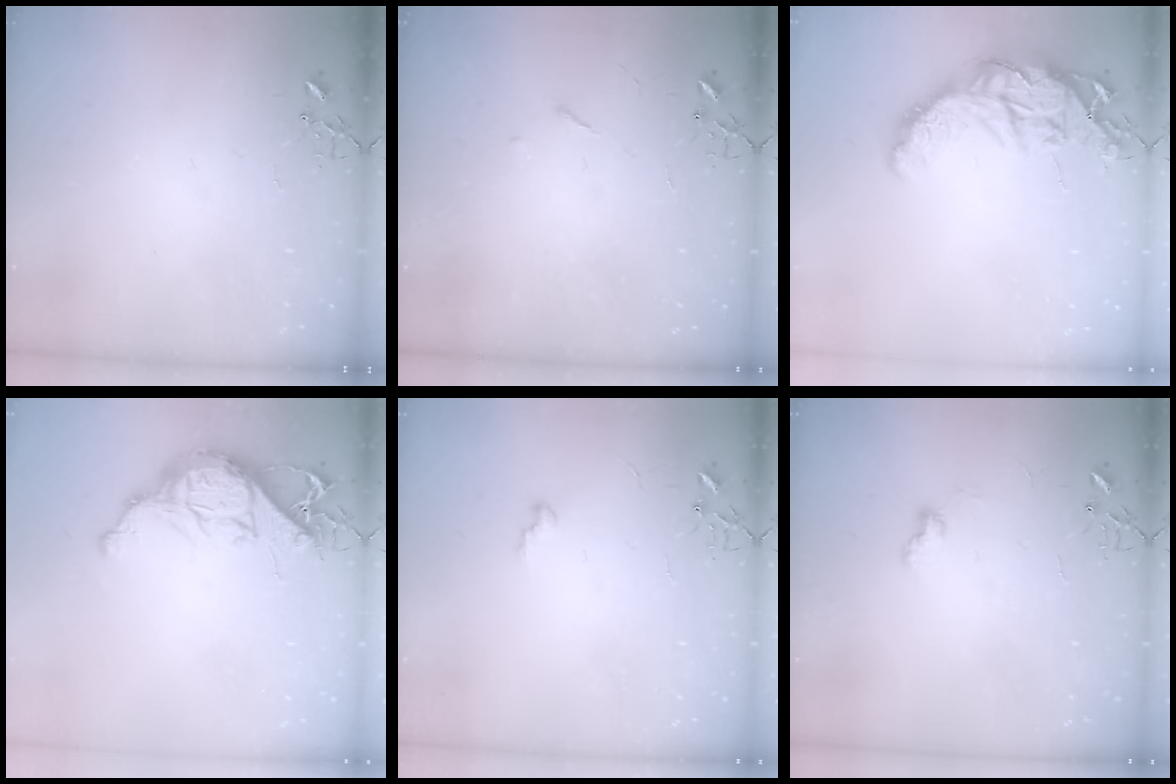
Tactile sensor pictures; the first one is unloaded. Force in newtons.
{"total": 2.9, "press": 2.8, "slide": 0.5}
{"total": 17.0, "press": 17.0, "slide": 1.3}
{"total": 12.8, "press": 12.7, "slide": 1.0}
{"total": 5.7, "press": 5.7, "slide": 0.5}
{"total": 6.6, "press": 6.6, "slide": 0.7}